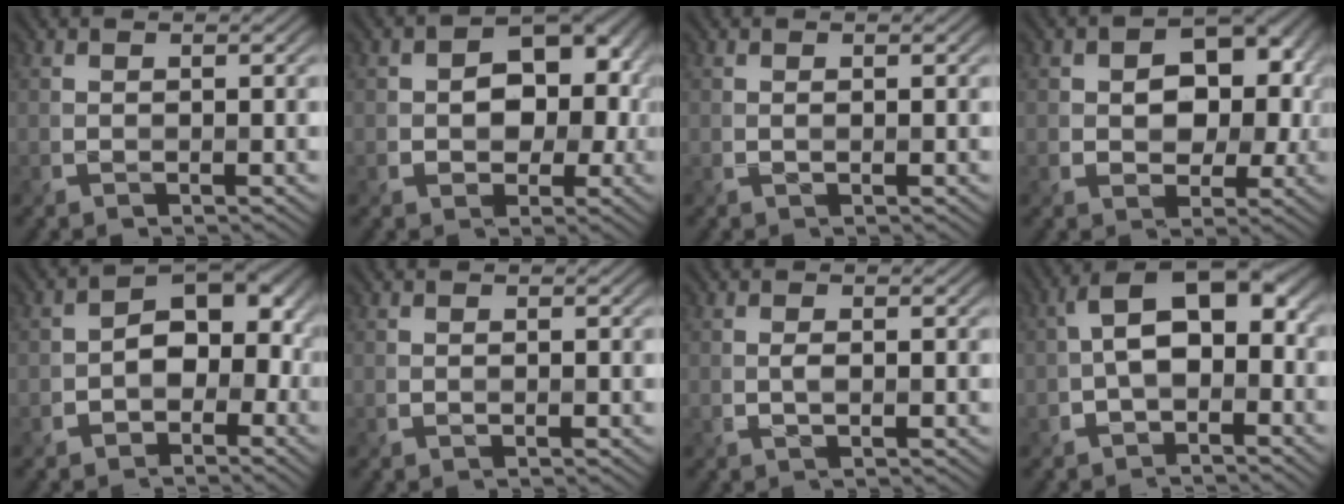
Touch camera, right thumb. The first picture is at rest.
{"total": 7.8, "force": [-0.2, 5.8, 5.2], "torque": [-0.055, 0.000, -0.006]}
{"total": 0.0}
{"total": 8.7, "force": [0.6, 6.4, 5.9], "torque": [-0.070, -0.006, 0.007]}
{"total": 6.3, "force": [-1.9, 4.5, 4.0], "torque": [-0.045, 0.005, -0.047]}
{"total": 0.0}
{"total": 0.8, "force": [-0.1, 0.1, 0.7], "torque": [-0.016, -0.001, -0.004]}
{"total": 8.0, "force": [-0.5, 4.6, 6.5], "torque": [-0.113, 0.015, -0.017]}